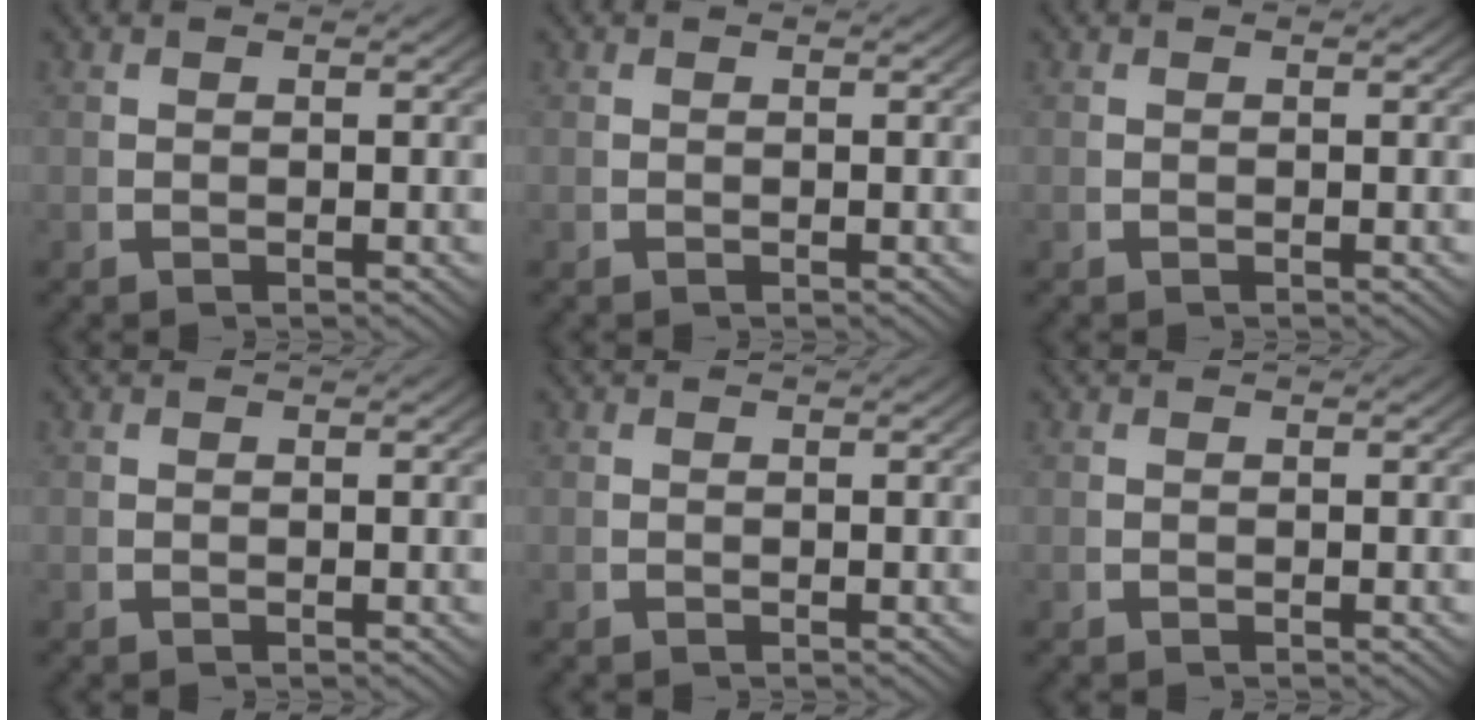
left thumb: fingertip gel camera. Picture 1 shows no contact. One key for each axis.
{"total": 0.0}
{"total": 0.0}
{"total": 0.0}
{"total": 0.0}
{"total": 0.0}